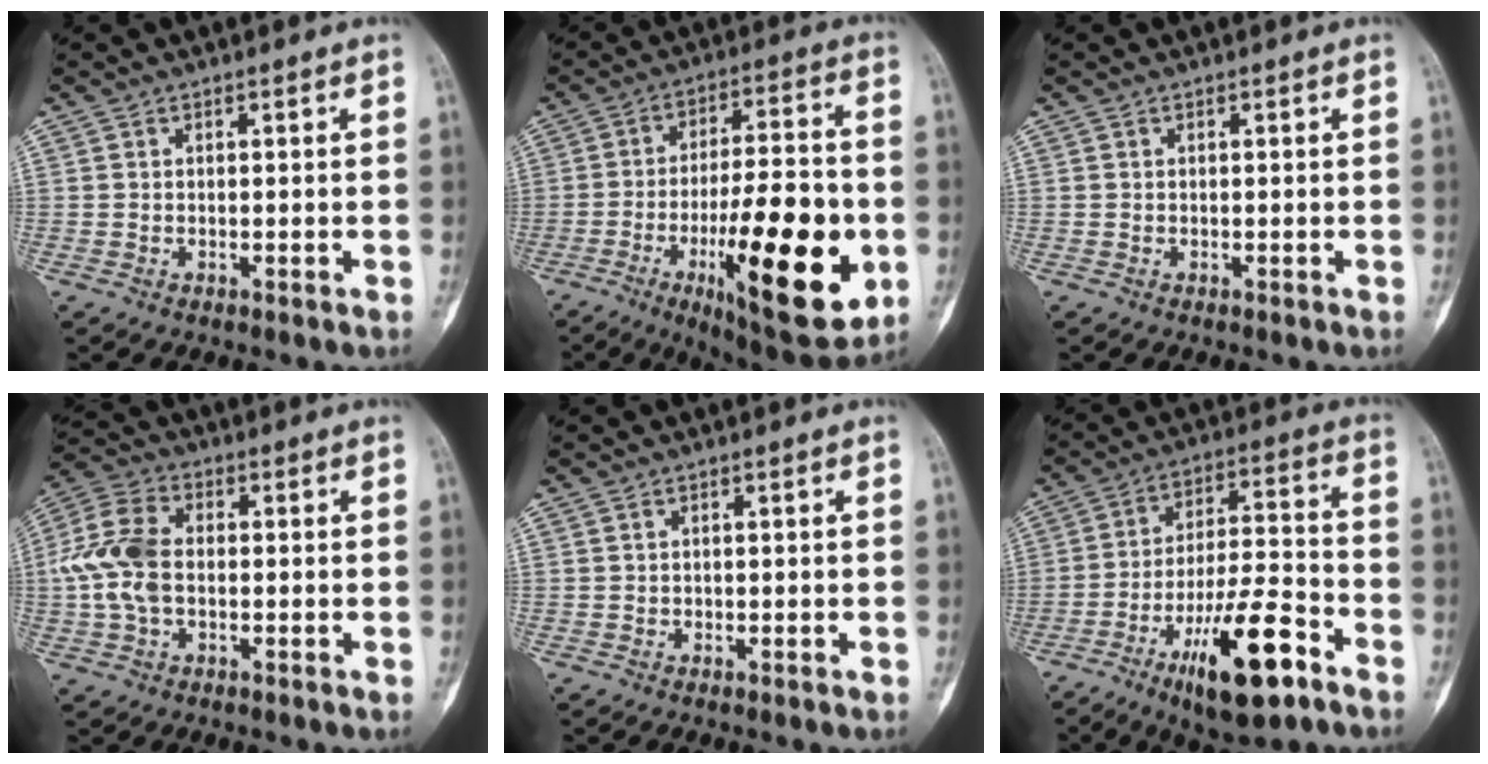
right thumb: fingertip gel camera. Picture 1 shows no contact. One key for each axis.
{"total": 25.3, "fx": -7.2, "fy": 7.7, "fz": 23.0, "tx": -0.327, "ty": 0.008, "tz": -0.094}
{"total": 0.0}
{"total": 10.7, "fx": -0.4, "fy": 6.9, "fz": 8.2, "tx": -0.182, "ty": 0.025, "tz": -0.015}
{"total": 0.0}
{"total": 17.3, "fx": -9.3, "fy": 4.9, "fz": 13.7, "tx": -0.230, "ty": 0.056, "tz": -0.149}